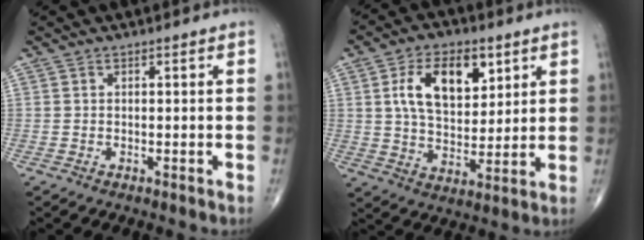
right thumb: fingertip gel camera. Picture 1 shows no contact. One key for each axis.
{"total": 14.0, "fx": 5.0, "fy": 8.1, "fz": 10.2, "tx": -0.145, "ty": -0.017, "tz": 0.093}